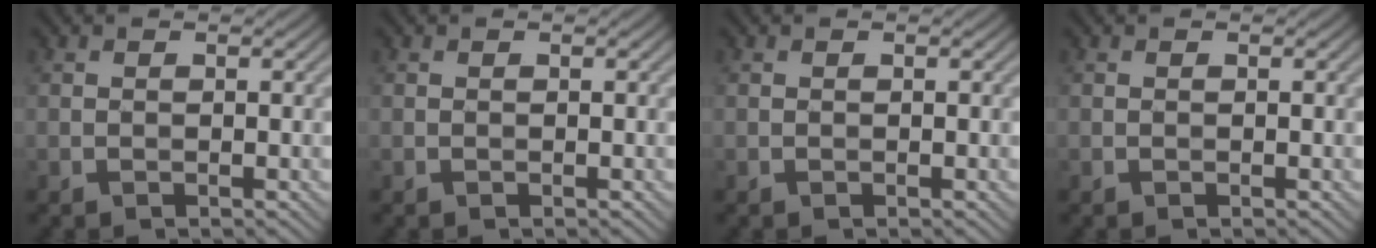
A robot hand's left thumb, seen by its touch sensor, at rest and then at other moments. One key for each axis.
{"total": 0.0}
{"total": 0.0}
{"total": 0.0}